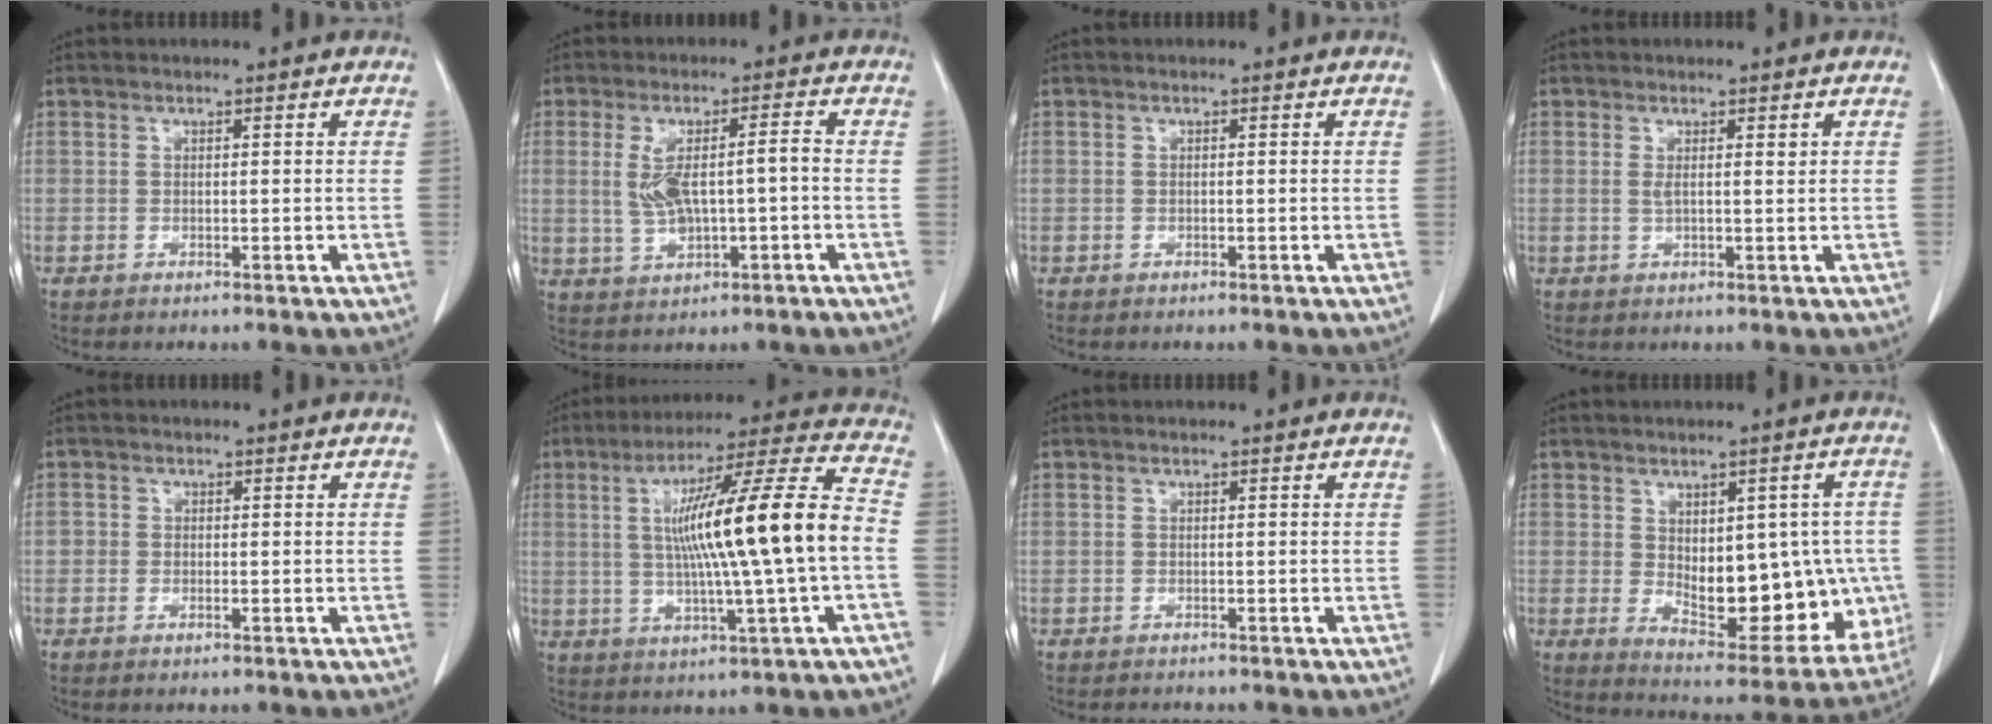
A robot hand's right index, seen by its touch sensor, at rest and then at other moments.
{"total": 7.3, "force": [-0.1, 1.9, 7.1], "torque": [-0.143, 0.018, 0.008]}
{"total": 0.0}
{"total": 1.8, "force": [0.7, 0.3, 1.6], "torque": [-0.030, 0.006, 0.017]}
{"total": 1.2, "force": [-0.2, 1.0, 0.6], "torque": [-0.003, 0.005, -0.001]}
{"total": 17.8, "force": [-0.1, -0.3, 17.8], "torque": [-0.292, 0.016, -0.004]}
{"total": 1.2, "force": [-1.1, 0.5, 0.1], "torque": [-0.005, -0.003, -0.016]}
{"total": 16.4, "force": [-1.0, 8.3, 14.1], "torque": [-0.184, 0.003, 0.017]}